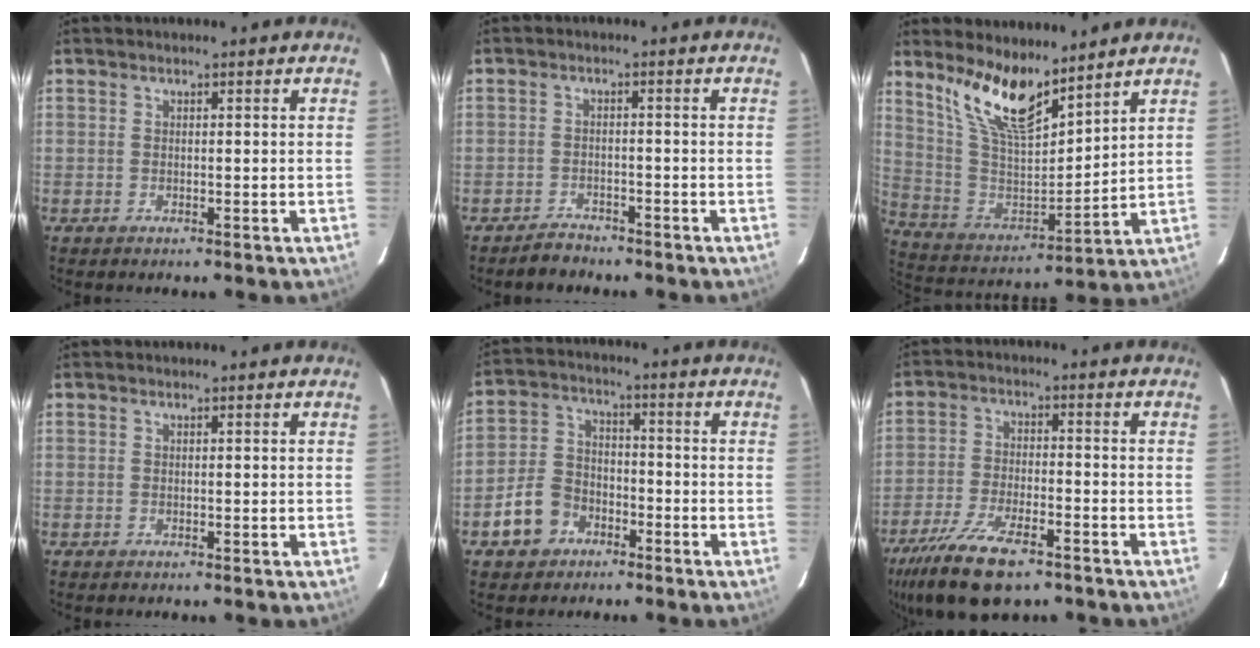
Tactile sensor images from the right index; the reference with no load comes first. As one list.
[{"total": 3.2, "force": [-2.8, 1.6, 0.4], "torque": [-0.012, 0.010, -0.043]}, {"total": 14.5, "force": [10.7, 4.3, 8.8], "torque": [-0.175, -0.008, 0.216]}, {"total": 0.0}, {"total": 8.4, "force": [-4.7, 6.1, 3.3], "torque": [-0.086, 0.023, -0.079]}, {"total": 14.7, "force": [-10.1, 5.3, 9.3], "torque": [-0.211, -0.034, -0.184]}]